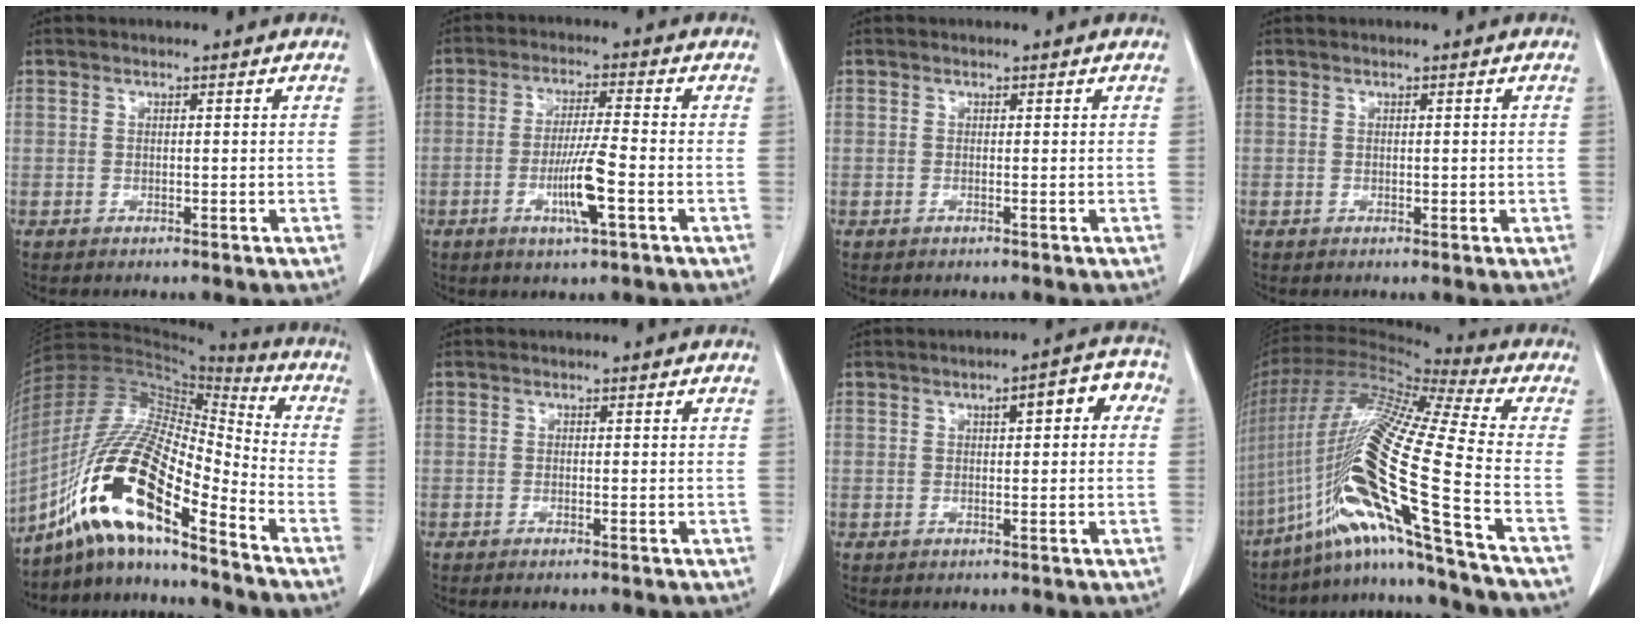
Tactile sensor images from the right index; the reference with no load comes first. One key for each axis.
{"total": 7.3, "fx": -2.5, "fy": -0.1, "fz": 6.9, "tx": -0.129, "ty": -0.010, "tz": -0.047}
{"total": 0.0}
{"total": 0.8, "fx": 0.0, "fy": 0.5, "fz": 0.7, "tx": -0.010, "ty": 0.001, "tz": 0.004}
{"total": 17.7, "fx": -11.1, "fy": 2.7, "fz": 13.5, "tx": -0.262, "ty": 0.007, "tz": -0.203}
{"total": 0.5, "fx": -0.4, "fy": -0.1, "fz": 0.3, "tx": -0.004, "ty": 0.001, "tz": -0.008}
{"total": 5.5, "fx": 1.3, "fy": 1.5, "fz": 5.2, "tx": -0.064, "ty": 0.028, "tz": 0.010}
{"total": 26.7, "fx": -11.5, "fy": -1.1, "fz": 24.1, "tx": -0.480, "ty": -0.033, "tz": -0.214}